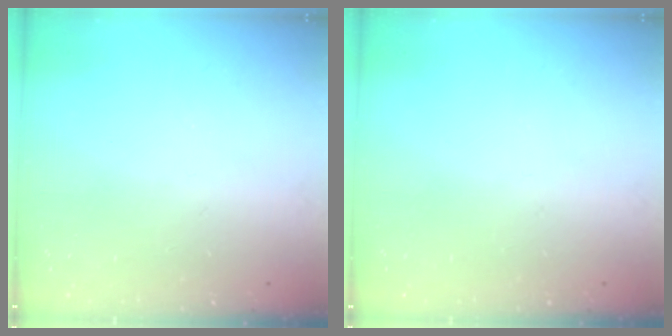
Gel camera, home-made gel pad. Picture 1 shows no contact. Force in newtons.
{"total": 0.0}